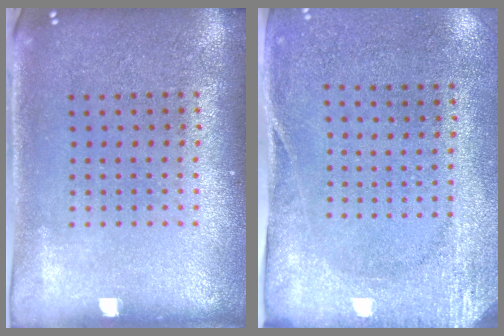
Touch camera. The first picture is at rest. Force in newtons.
{"total": 2.7, "press": 2.1, "slide": 1.7}